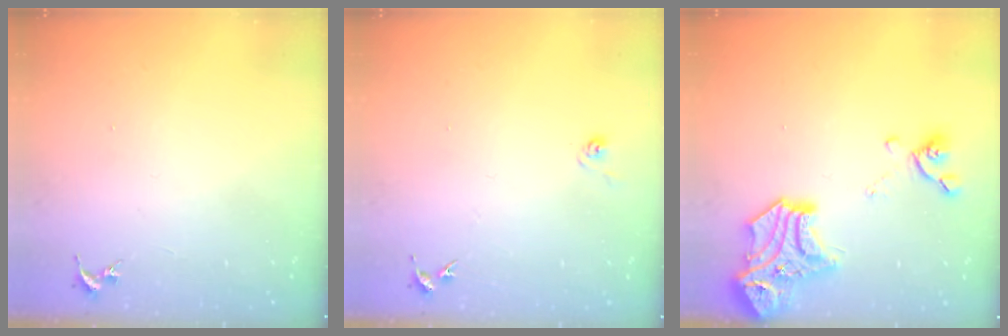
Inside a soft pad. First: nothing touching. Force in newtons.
{"total": 4.4, "press": 4.4, "slide": 0.5}
{"total": 19.1, "press": 19.1, "slide": 0.7}